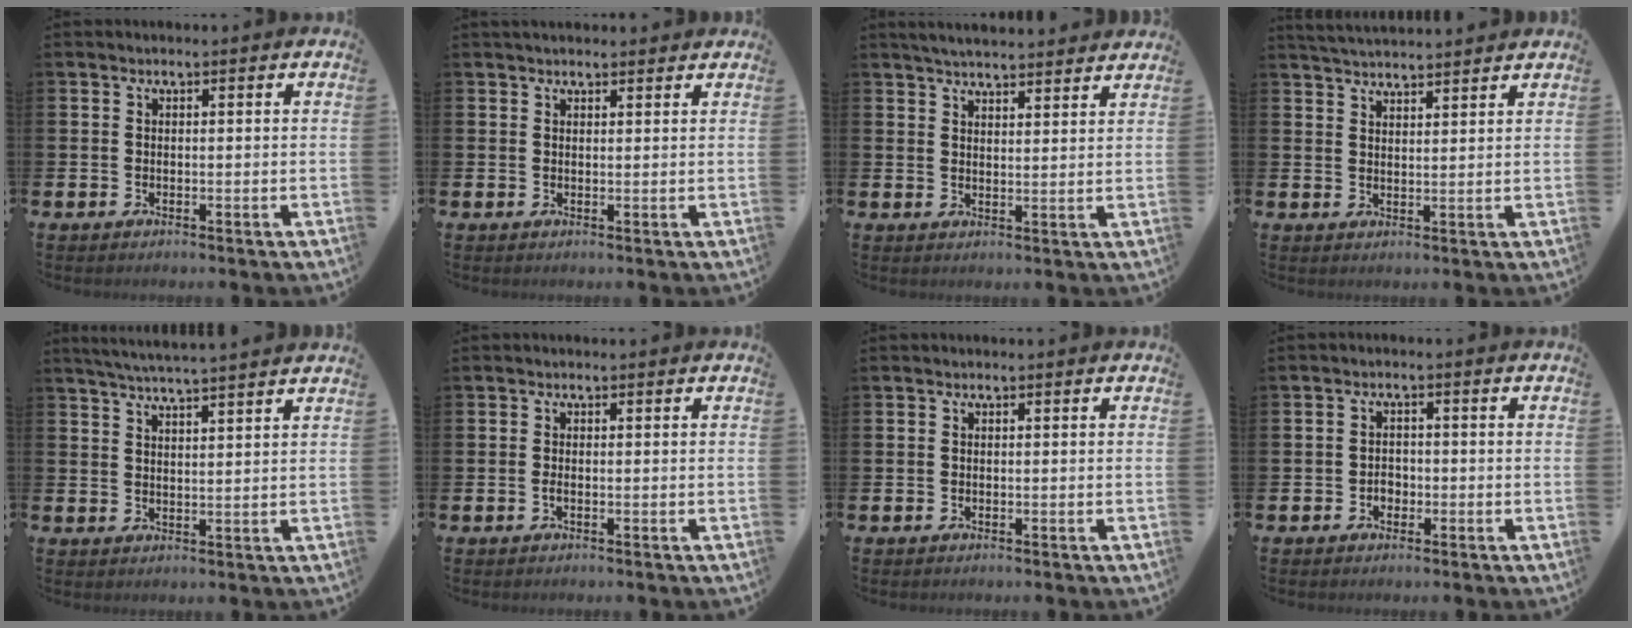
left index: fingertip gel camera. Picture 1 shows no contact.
{"total": 1.5, "force": [1.4, 0.5, 0.2], "torque": [0.003, -0.001, 0.025]}
{"total": 4.2, "force": [4.2, 0.1, 0.5], "torque": [-0.018, -0.021, 0.075]}
{"total": 3.6, "force": [3.6, 0.0, 0.1], "torque": [-0.010, -0.017, 0.067]}
{"total": 4.6, "force": [4.4, -0.8, 0.7], "torque": [-0.032, -0.018, 0.081]}
{"total": 0.6, "force": [-0.3, 0.1, 0.5], "torque": [-0.014, 0.000, -0.004]}
{"total": 0.0}
{"total": 1.8, "force": [-0.7, 1.4, 0.7], "torque": [-0.004, -0.002, -0.018]}